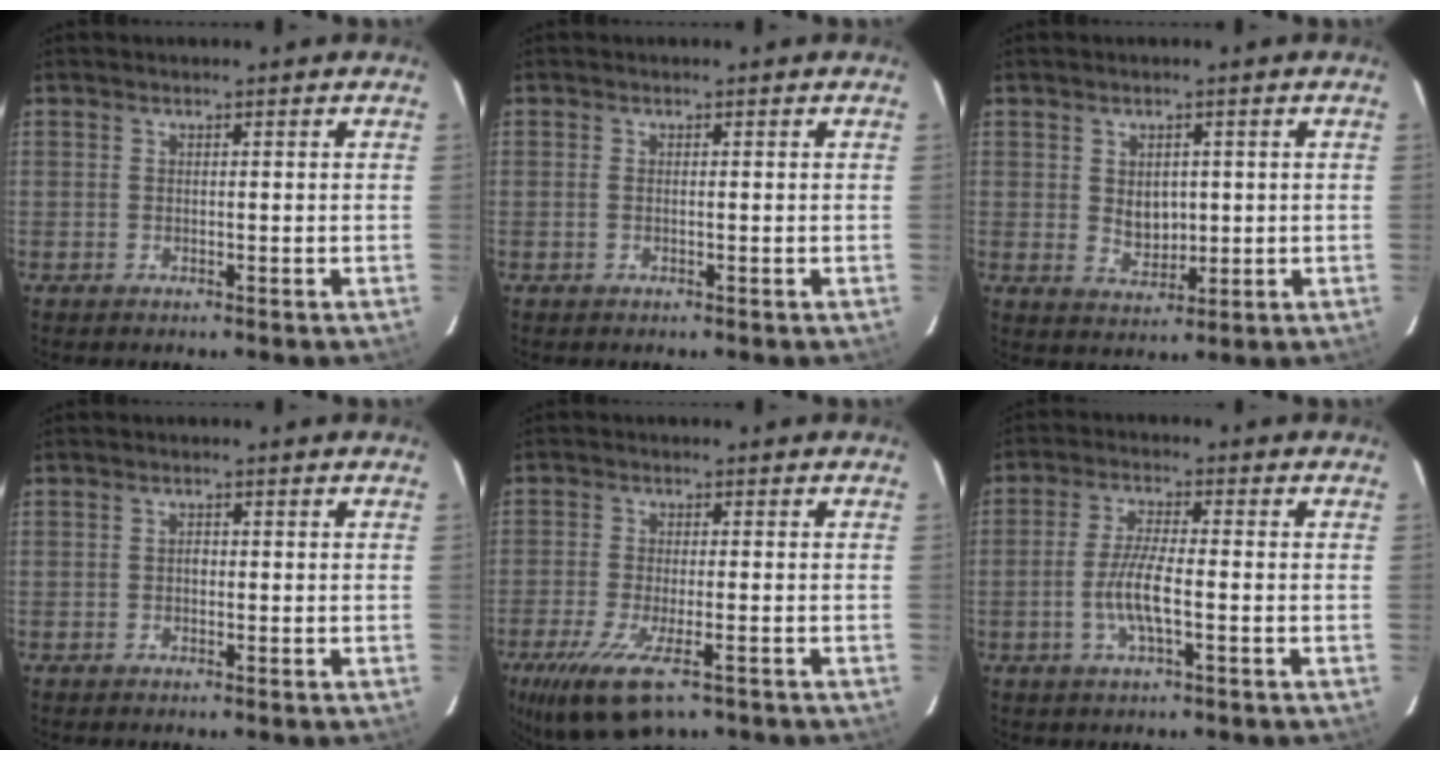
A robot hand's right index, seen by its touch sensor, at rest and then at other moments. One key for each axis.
{"total": 0.5, "fx": -0.1, "fy": 0.1, "fz": 0.5, "tx": -0.013, "ty": 0.001, "tz": -0.003}
{"total": 4.8, "fx": 0.6, "fy": 3.6, "fz": 3.1, "tx": -0.050, "ty": -0.002, "tz": 0.018}
{"total": 0.8, "fx": -0.2, "fy": 0.7, "fz": 0.4, "tx": -0.006, "ty": 0.003, "tz": -0.004}
{"total": 12.9, "fx": -8.0, "fy": 4.0, "fz": 9.3, "tx": -0.205, "ty": -0.046, "tz": -0.139}
{"total": 6.6, "fx": -1.9, "fy": 1.1, "fz": 6.3, "tx": -0.127, "ty": -0.002, "tz": -0.037}